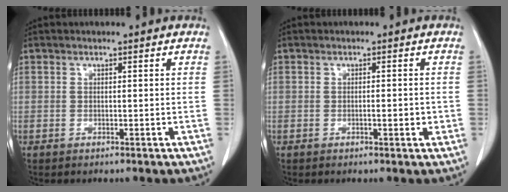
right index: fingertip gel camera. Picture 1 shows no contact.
{"total": 1.7, "force": [-0.3, 0.4, 1.6], "torque": [-0.026, 0.000, -0.005]}